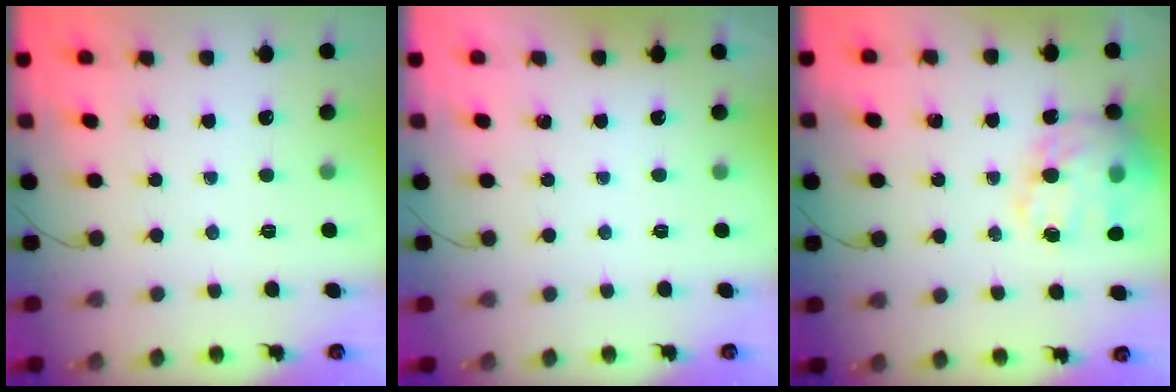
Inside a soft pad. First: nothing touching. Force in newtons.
{"total": 1.9, "press": 1.9, "slide": 0.3}
{"total": 20.7, "press": 20.2, "slide": 4.2}